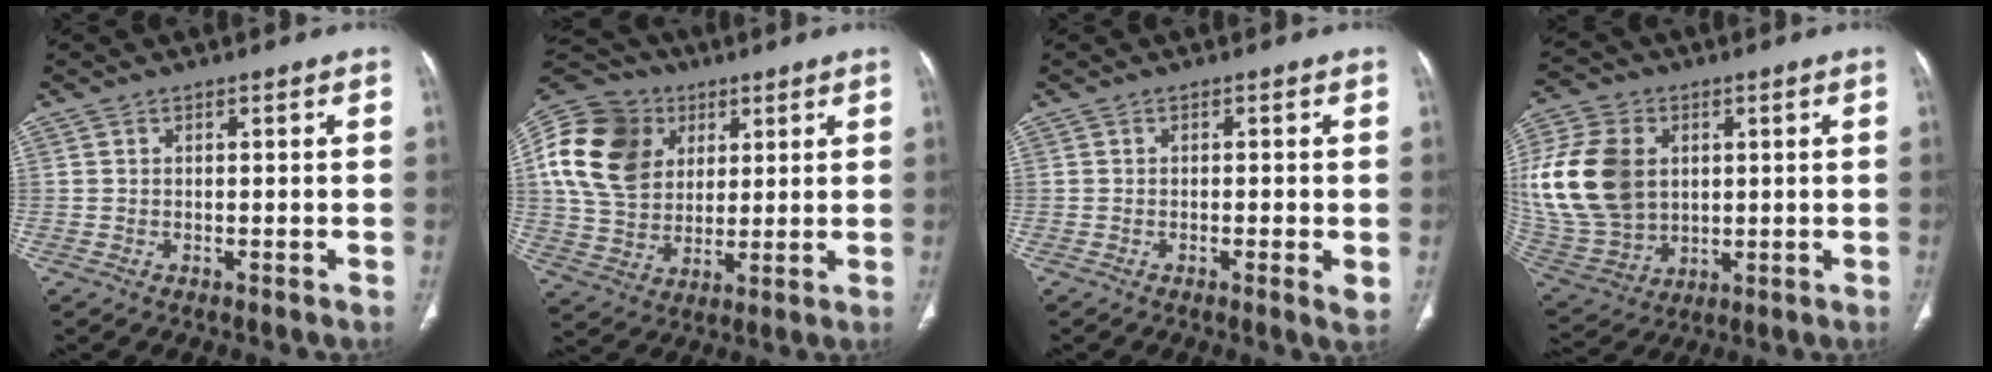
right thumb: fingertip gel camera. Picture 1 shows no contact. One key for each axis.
{"total": 20.4, "fx": 6.1, "fy": 15.8, "fz": 11.5, "tx": -0.224, "ty": 0.014, "tz": 0.114}
{"total": 2.8, "fx": -0.5, "fy": 0.6, "fz": 2.7, "tx": -0.045, "ty": -0.007, "tz": -0.011}
{"total": 20.9, "fx": 3.4, "fy": 15.6, "fz": 13.5, "tx": -0.281, "ty": -0.004, "tz": 0.084}